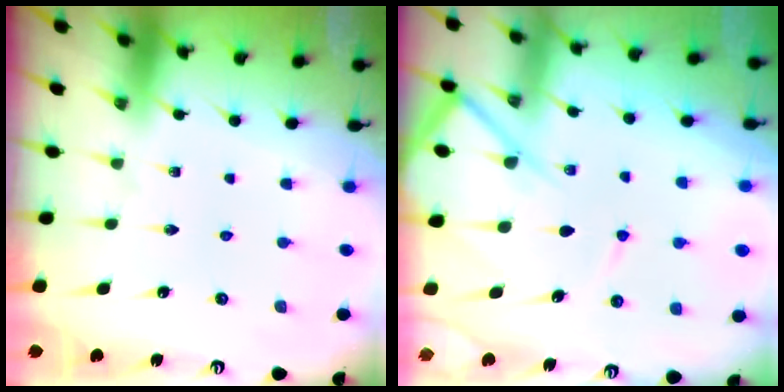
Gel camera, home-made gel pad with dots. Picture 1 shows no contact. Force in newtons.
{"total": 9.3, "press": 9.3, "slide": 1.1}